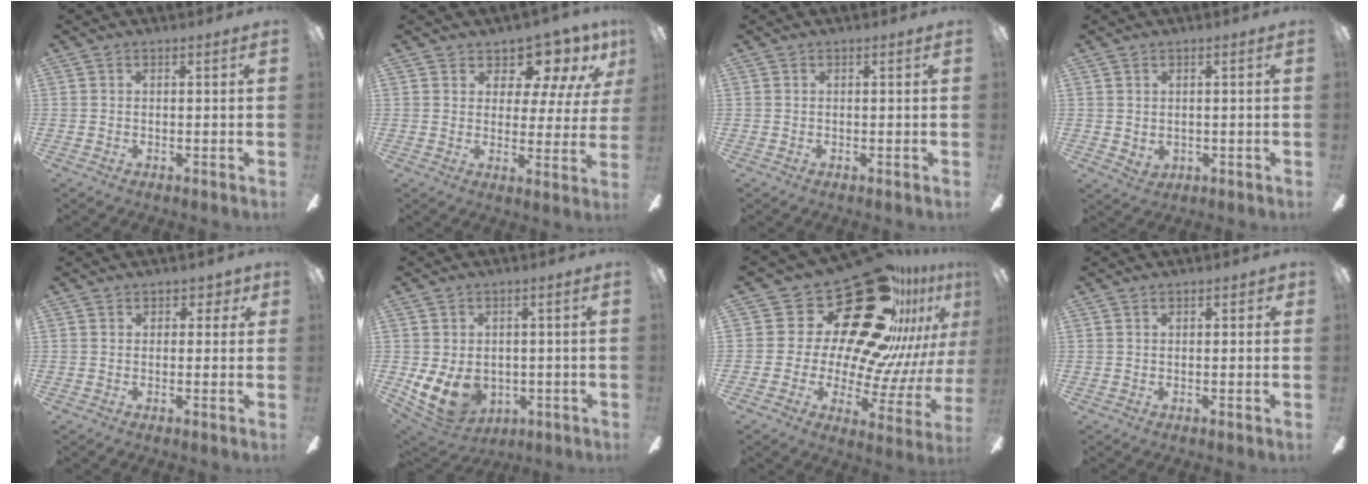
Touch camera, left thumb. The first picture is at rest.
{"total": 10.9, "force": [8.5, 4.9, 4.7], "torque": [-0.074, -0.062, 0.152]}
{"total": 0.0}
{"total": 2.2, "force": [0.6, 1.8, 1.1], "torque": [-0.014, -0.001, 0.010]}
{"total": 2.5, "force": [1.1, 1.9, 1.2], "torque": [-0.010, 0.002, 0.018]}
{"total": 11.9, "force": [-2.7, 8.7, 7.6], "torque": [-0.160, 0.008, -0.045]}
{"total": 32.8, "force": [19.1, 16.2, 21.2], "torque": [-0.313, -0.147, 0.354]}
{"total": 1.9, "force": [0.6, 1.1, 1.4], "torque": [-0.013, -0.001, 0.007]}